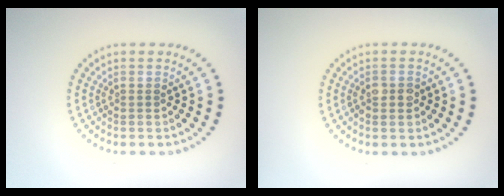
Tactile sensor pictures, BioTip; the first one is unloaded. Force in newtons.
{"total": 1.6, "press": 1.6, "slide": 0.3}